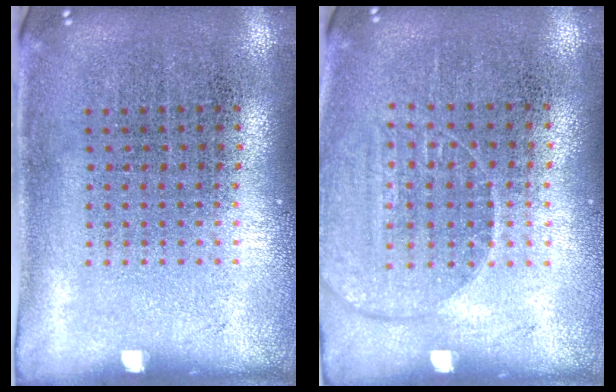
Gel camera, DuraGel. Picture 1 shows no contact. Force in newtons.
{"total": 1.4, "press": 1.3, "slide": 0.6}